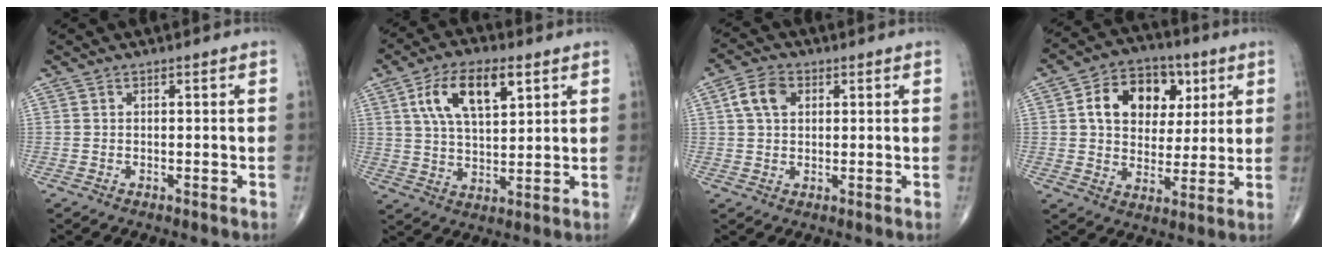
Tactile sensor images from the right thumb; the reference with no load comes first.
{"total": 12.4, "force": [5.1, 5.7, 9.7], "torque": [-0.163, -0.008, 0.094]}
{"total": 5.7, "force": [1.7, 3.9, 3.8], "torque": [-0.066, 0.008, 0.027]}
{"total": 14.7, "force": [4.4, 10.8, 9.0], "torque": [-0.102, 0.001, 0.068]}